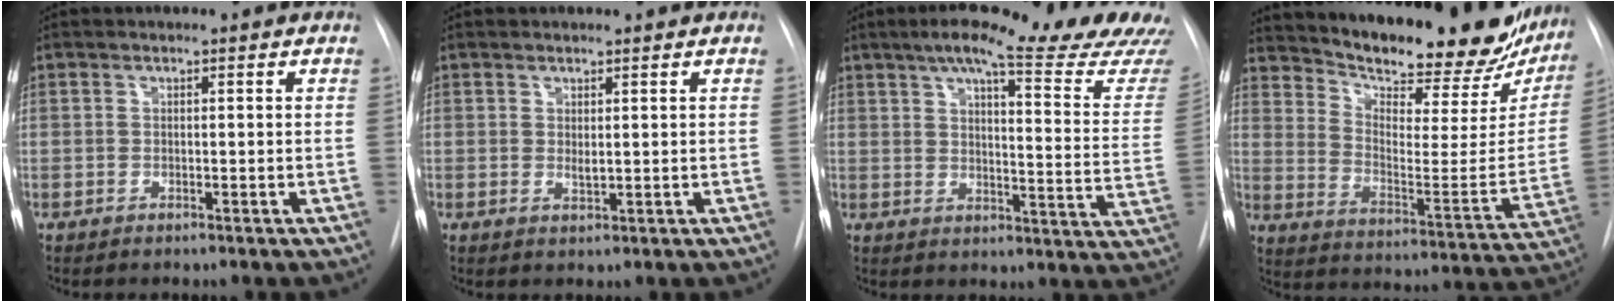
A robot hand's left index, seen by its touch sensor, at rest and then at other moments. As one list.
[{"total": 1.2, "force": [0.6, 0.6, 0.9], "torque": [-0.018, -0.009, 0.012]}, {"total": 24.5, "force": [21.0, 1.1, 12.6], "torque": [-0.175, -0.068, 0.248]}, {"total": 27.3, "force": [23.9, 7.4, 11.0], "torque": [-0.179, -0.065, 0.314]}]